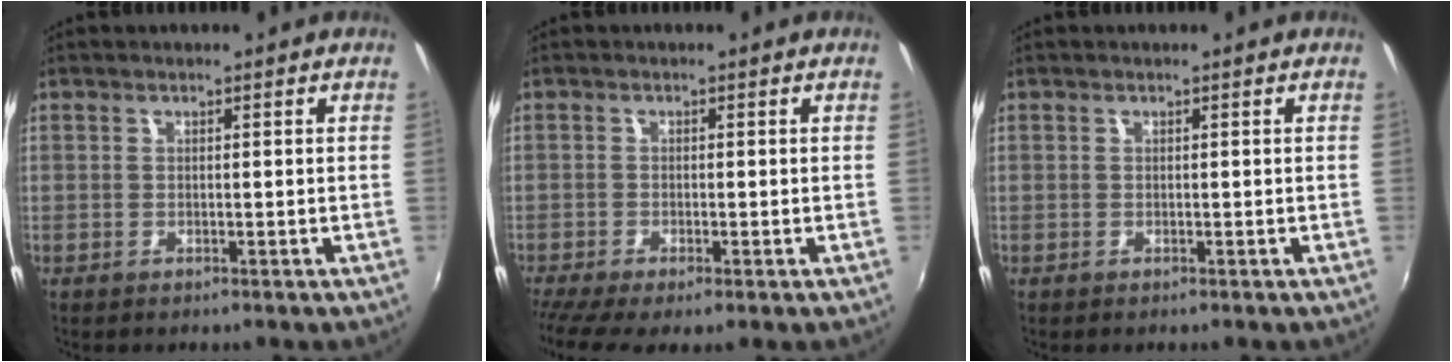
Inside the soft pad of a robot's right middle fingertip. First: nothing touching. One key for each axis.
{"total": 4.0, "fx": -2.7, "fy": 0.3, "fz": 2.9, "tx": -0.065, "ty": -0.021, "tz": -0.048}
{"total": 0.0}